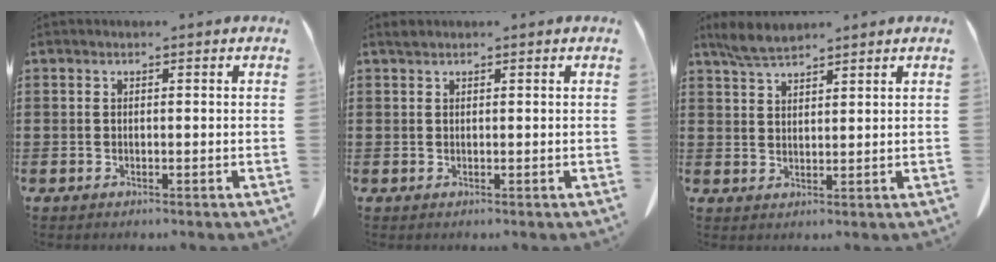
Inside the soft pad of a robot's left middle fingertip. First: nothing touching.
{"total": 0.5, "force": [0.4, 0.1, 0.2], "torque": [-0.007, -0.001, 0.010]}
{"total": 3.7, "force": [3.2, 0.7, 1.8], "torque": [-0.044, -0.005, 0.061]}